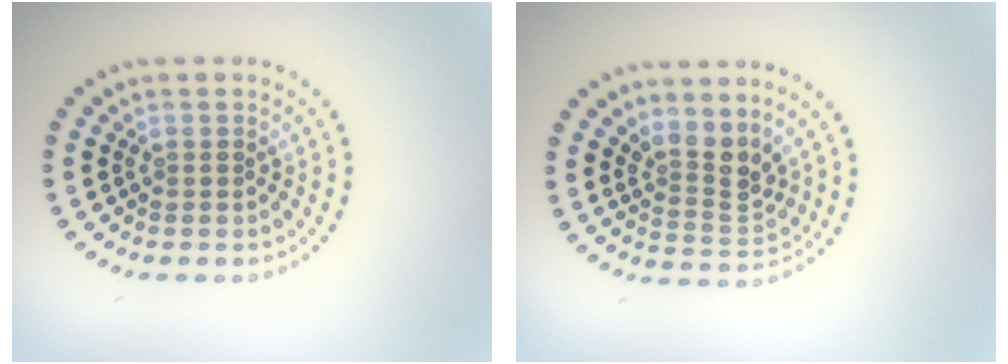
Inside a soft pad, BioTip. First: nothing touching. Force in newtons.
{"total": 2.9, "press": 2.1, "slide": 2.0}